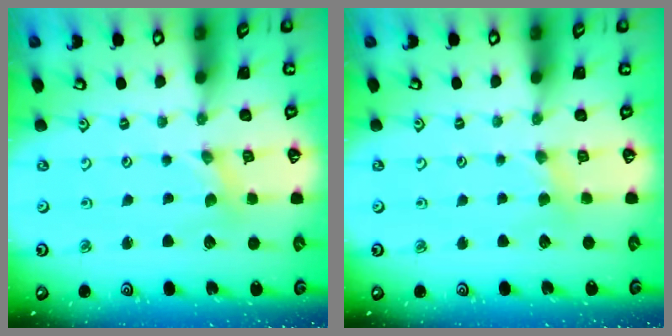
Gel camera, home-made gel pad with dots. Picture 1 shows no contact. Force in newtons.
{"total": 1.9, "press": 1.9, "slide": 0.4}